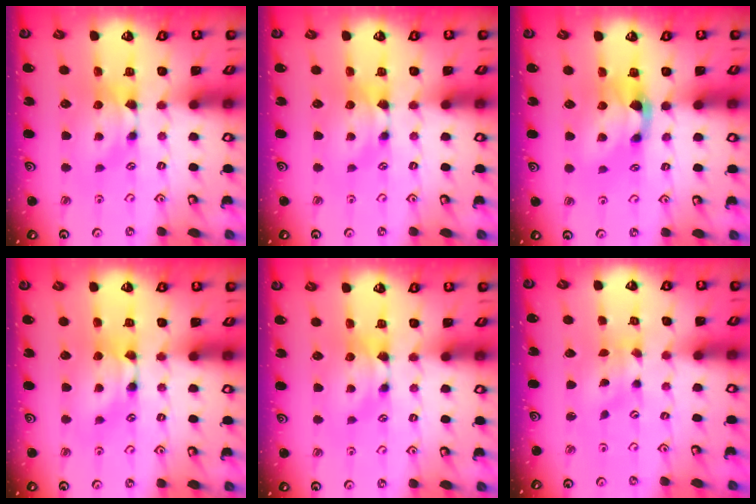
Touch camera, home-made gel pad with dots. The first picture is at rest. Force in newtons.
{"total": 0.0}
{"total": 2.6, "press": 2.0, "slide": 1.7}
{"total": 1.8, "press": 1.8, "slide": 0.2}
{"total": 0.0}
{"total": 1.7, "press": 1.3, "slide": 1.0}